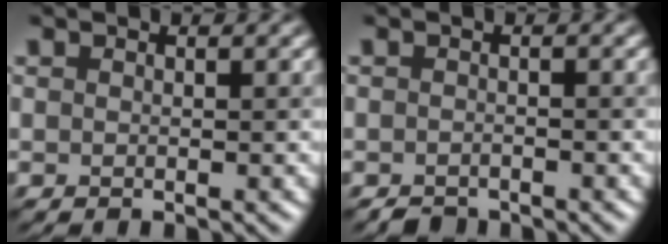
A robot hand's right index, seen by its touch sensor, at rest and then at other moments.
{"total": 1.3, "force": [-1.2, 0.4, 0.2], "torque": [-0.002, 0.002, -0.023]}